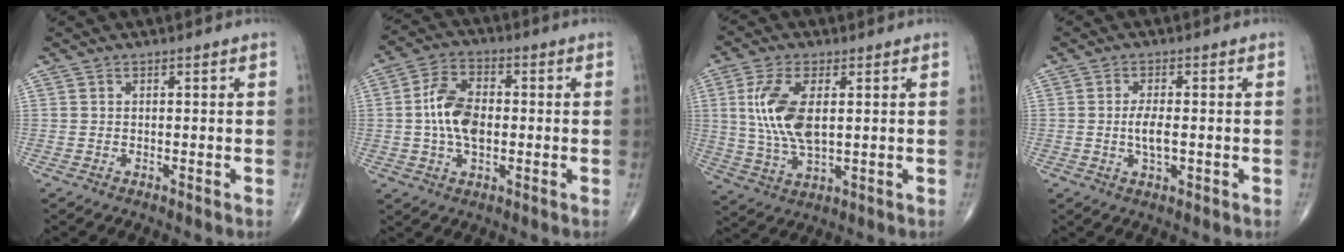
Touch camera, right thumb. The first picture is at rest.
{"total": 10.1, "force": [-0.2, 5.9, 8.1], "torque": [-0.145, 0.013, -0.008]}
{"total": 11.6, "force": [2.0, 5.4, 10.0], "torque": [-0.213, -0.009, 0.045]}
{"total": 4.1, "force": [-0.5, 1.6, 3.7], "torque": [-0.074, -0.003, -0.010]}